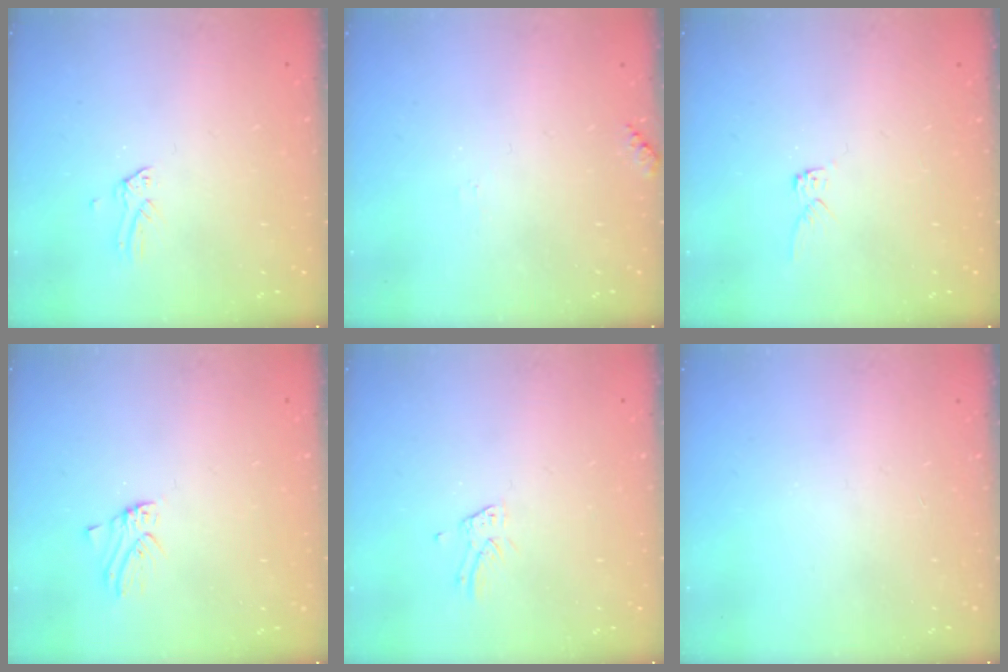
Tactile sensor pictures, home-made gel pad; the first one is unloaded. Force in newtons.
{"total": 5.8, "press": 5.7, "slide": 0.6}
{"total": 2.6, "press": 2.6, "slide": 0.1}
{"total": 0.0}
{"total": 1.2, "press": 1.2, "slide": 0.1}
{"total": 2.8, "press": 2.8, "slide": 0.3}